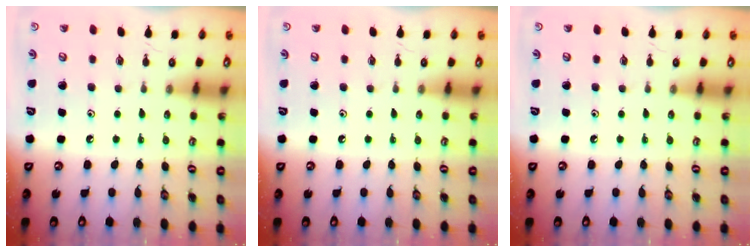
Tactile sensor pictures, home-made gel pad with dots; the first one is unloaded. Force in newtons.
{"total": 0.0}
{"total": 0.0}